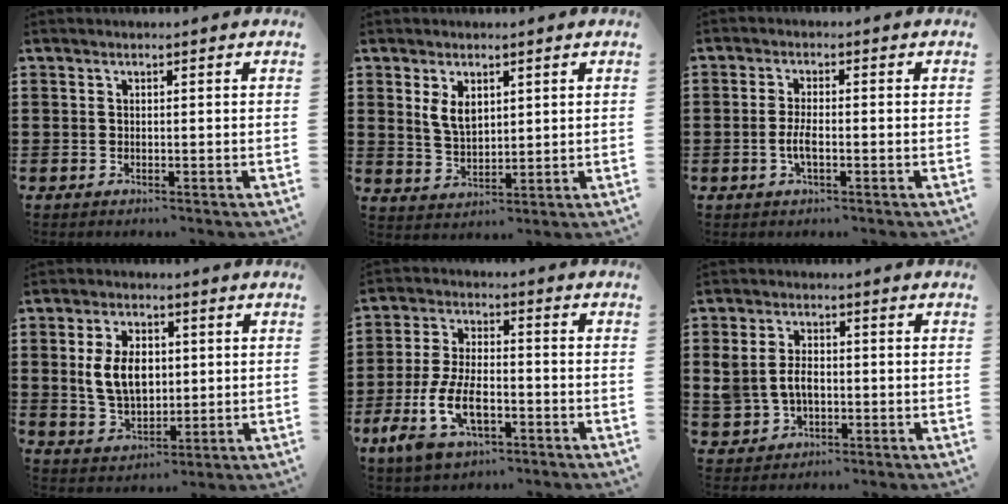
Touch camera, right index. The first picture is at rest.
{"total": 4.1, "force": [1.8, 2.5, 2.7], "torque": [-0.052, 0.004, 0.031]}
{"total": 3.0, "force": [-0.8, 0.8, 2.8], "torque": [-0.063, -0.003, -0.019]}
{"total": 7.7, "force": [0.9, 5.1, 5.7], "torque": [-0.125, 0.011, 0.011]}
{"total": 9.4, "force": [-3.8, 4.6, 7.3], "torque": [-0.173, -0.005, -0.074]}
{"total": 4.7, "force": [-0.2, 3.5, 3.1], "torque": [-0.077, 0.006, -0.009]}